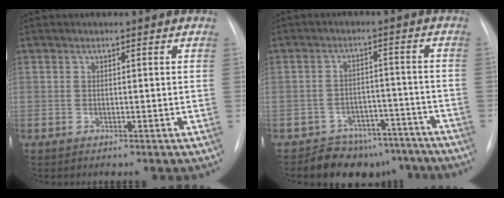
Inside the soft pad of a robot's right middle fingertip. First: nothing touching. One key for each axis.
{"total": 9.7, "fx": -8.0, "fy": 5.4, "fz": 0.4, "tx": 0.023, "ty": 0.035, "tz": -0.103}